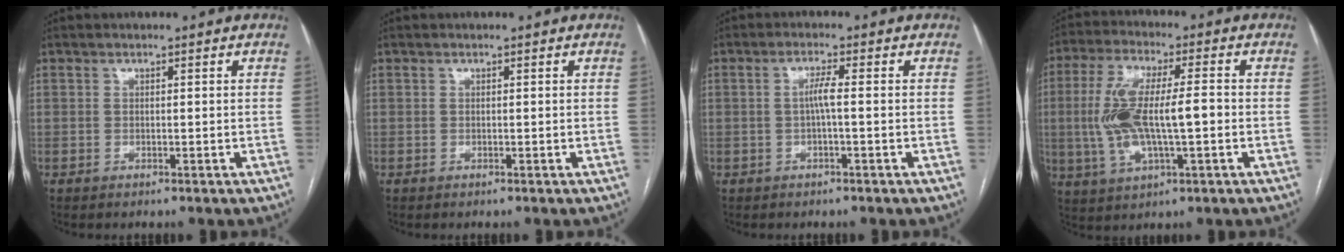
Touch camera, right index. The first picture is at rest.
{"total": 0.0}
{"total": 2.3, "force": [-0.2, 0.0, 2.3], "torque": [-0.044, 0.003, -0.003]}
{"total": 12.3, "force": [-1.0, 3.6, 11.8], "torque": [-0.246, 0.013, -0.012]}